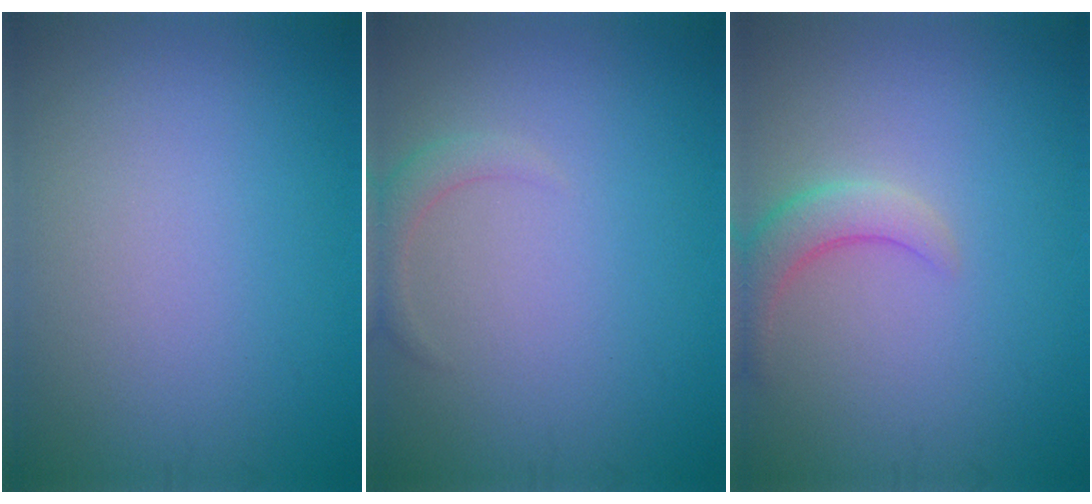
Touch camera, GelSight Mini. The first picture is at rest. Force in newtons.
{"total": 1.6, "press": 1.6, "slide": 0.1}
{"total": 2.9, "press": 2.8, "slide": 0.3}